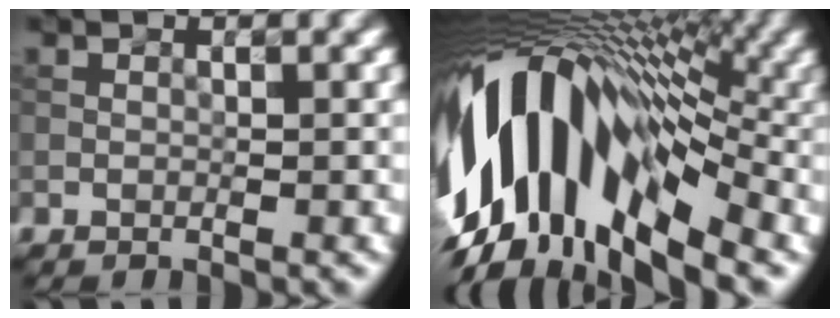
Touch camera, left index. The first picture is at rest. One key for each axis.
{"total": 15.9, "fx": -1.6, "fy": 9.1, "fz": 12.9, "tx": -0.230, "ty": 0.022, "tz": -0.037}